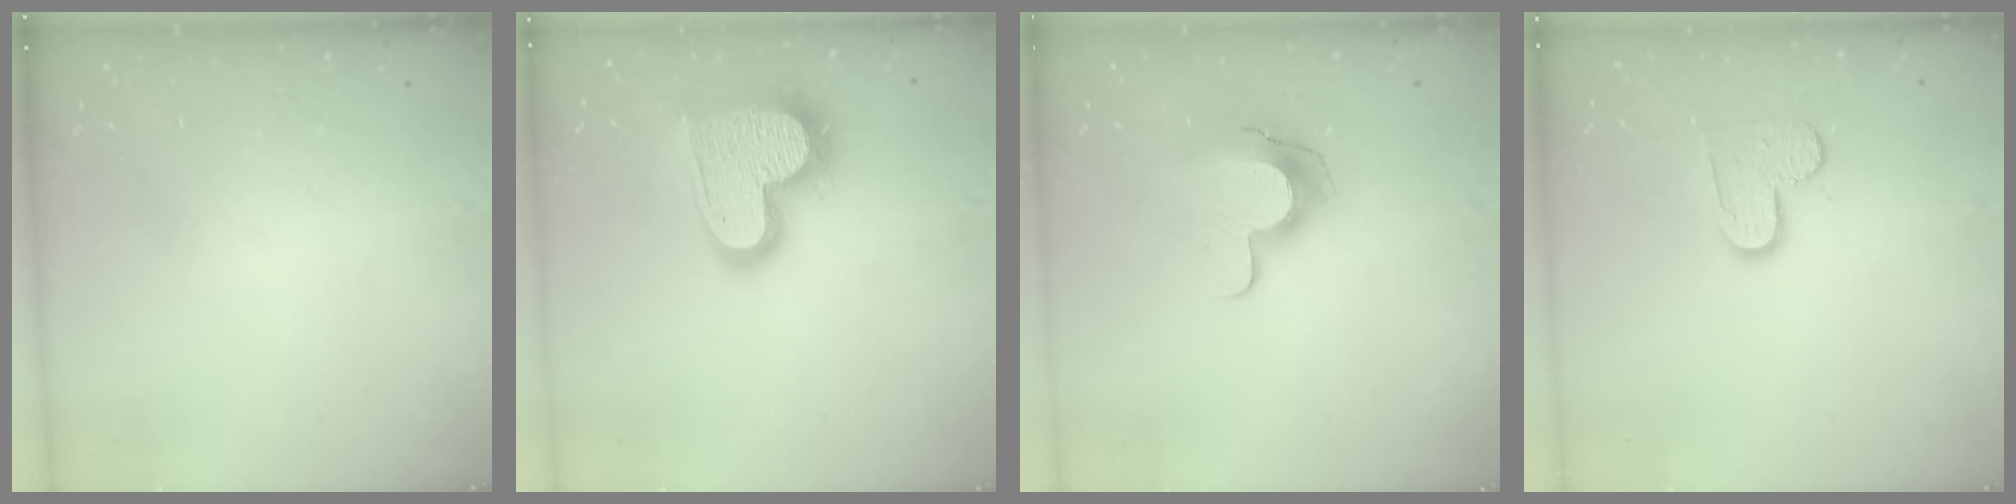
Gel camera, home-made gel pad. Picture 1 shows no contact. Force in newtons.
{"total": 21.5, "press": 21.4, "slide": 1.5}
{"total": 10.9, "press": 10.9, "slide": 1.1}
{"total": 9.2, "press": 9.2, "slide": 0.6}